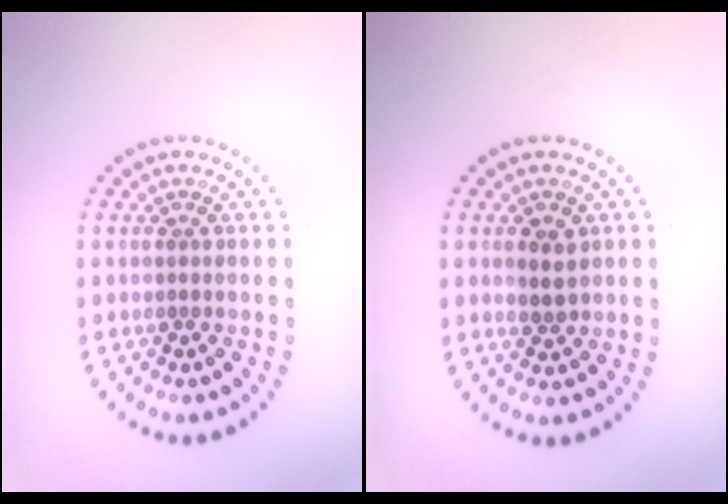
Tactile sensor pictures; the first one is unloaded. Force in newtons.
{"total": 1.9, "press": 1.9, "slide": 0.4}